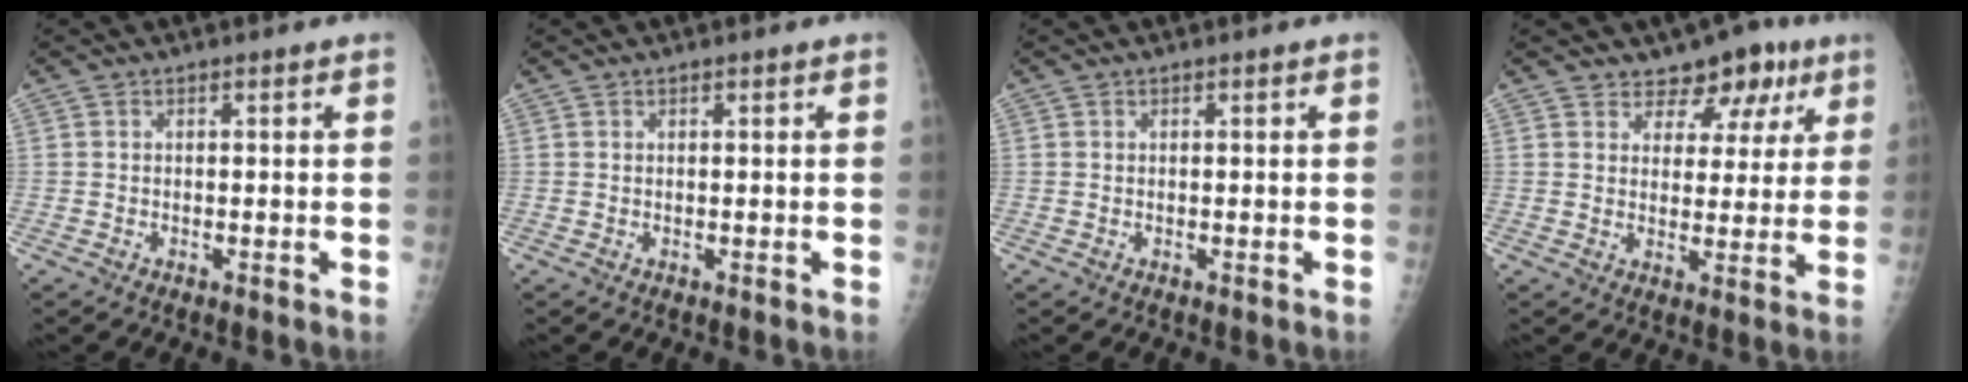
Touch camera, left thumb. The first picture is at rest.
{"total": 0.0}
{"total": 0.0}
{"total": 7.7, "force": [5.3, 5.0, 2.6], "torque": [0.006, -0.023, 0.070]}